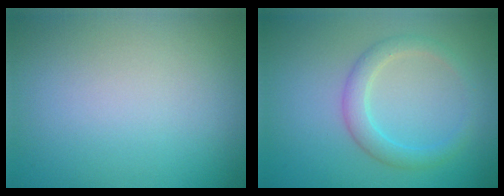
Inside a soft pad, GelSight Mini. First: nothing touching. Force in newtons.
{"total": 2.5, "press": 2.5, "slide": 0.1}